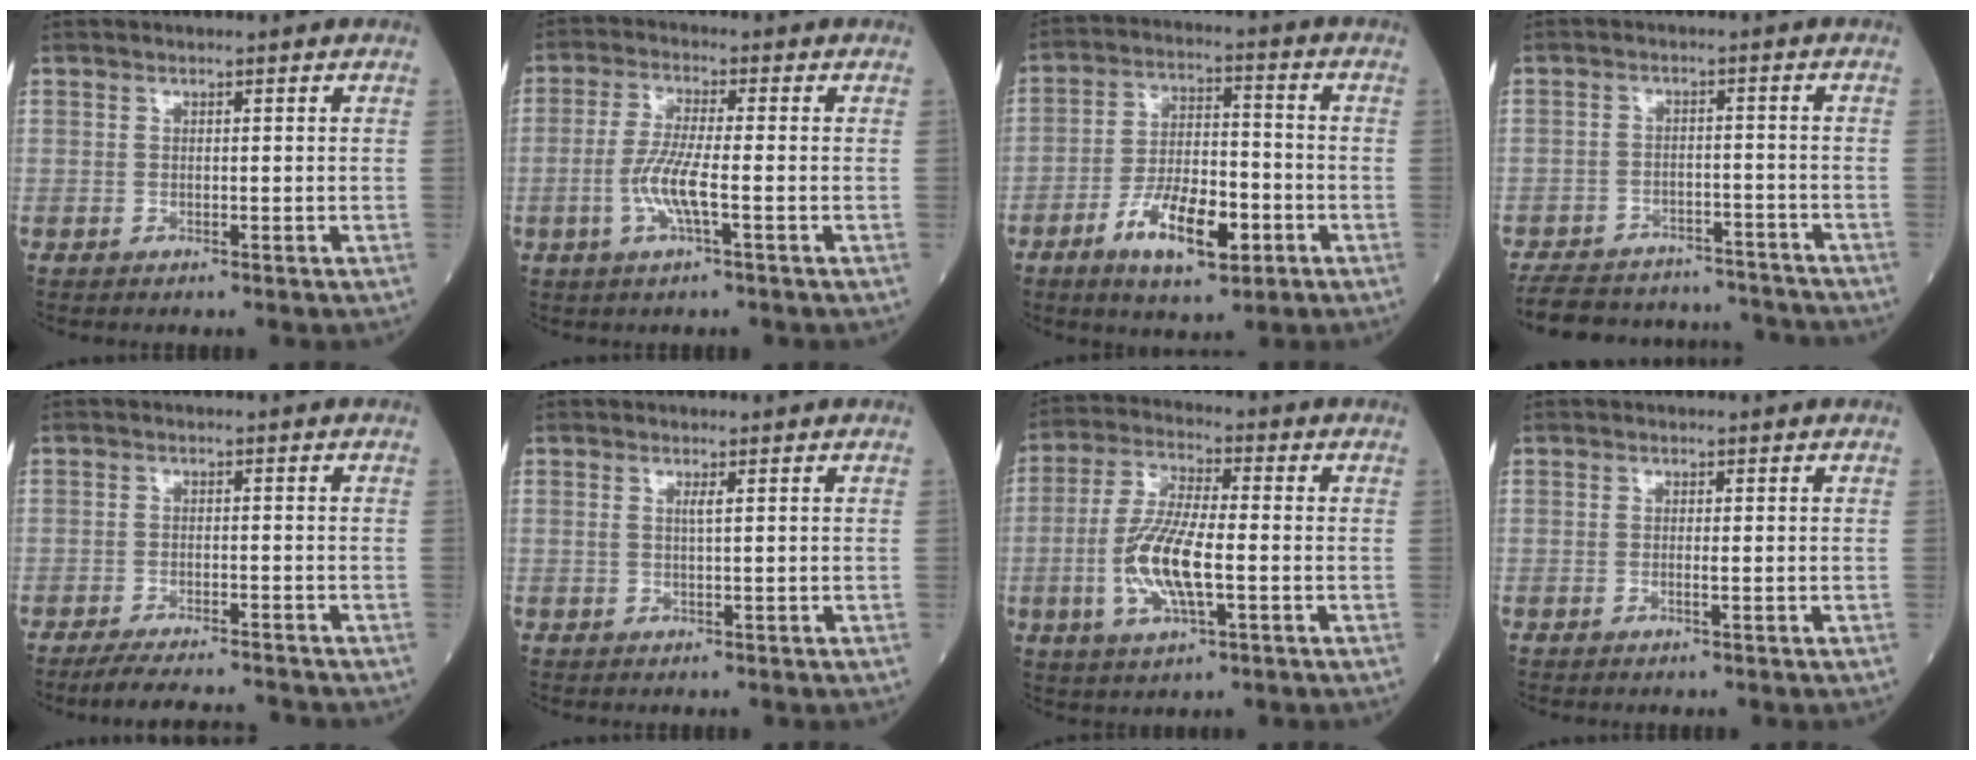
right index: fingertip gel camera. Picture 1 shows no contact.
{"total": 6.1, "force": [-1.7, 0.3, 5.8], "torque": [-0.124, -0.004, -0.037]}
{"total": 11.0, "force": [-5.1, 3.9, 9.0], "torque": [-0.171, 0.002, -0.085]}
{"total": 16.7, "force": [-15.4, 5.0, 3.9], "torque": [-0.082, 0.015, -0.205]}
{"total": 8.3, "force": [-7.9, 0.6, 2.7], "torque": [-0.040, -0.004, -0.120]}
{"total": 1.0, "force": [0.3, -0.2, 0.9], "torque": [-0.023, -0.001, 0.004]}
{"total": 10.8, "force": [-2.3, 2.6, 10.3], "torque": [-0.218, -0.004, -0.041]}
{"total": 1.0, "force": [-0.4, -0.1, 0.9], "torque": [-0.020, 0.000, -0.009]}